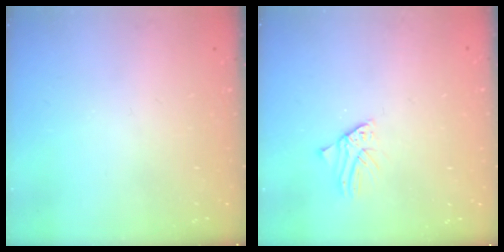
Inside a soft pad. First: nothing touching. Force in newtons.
{"total": 1.1, "press": 1.1, "slide": 0.1}